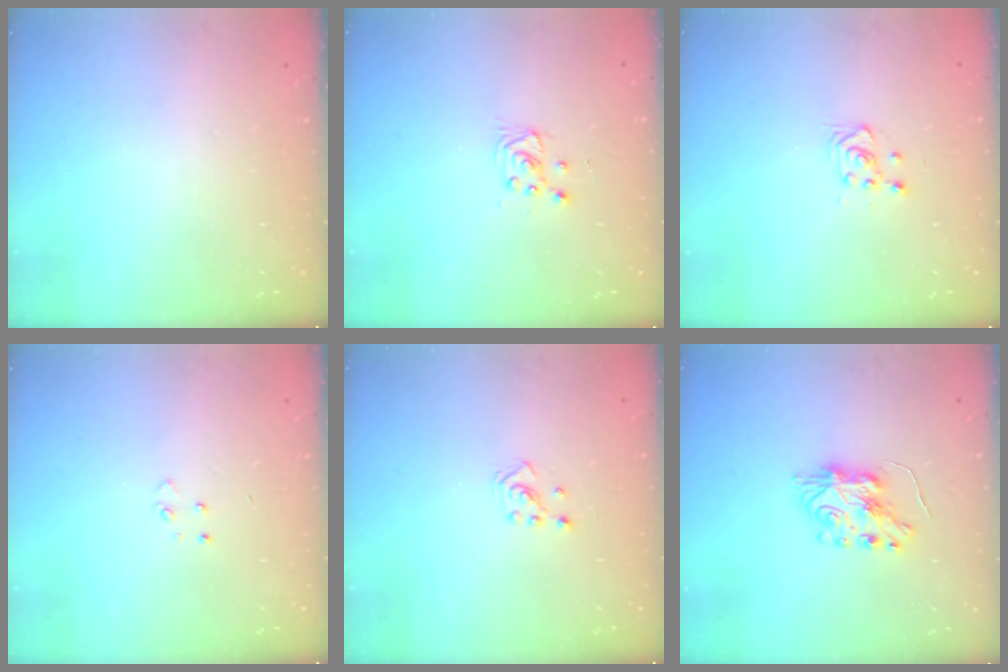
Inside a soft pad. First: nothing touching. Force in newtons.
{"total": 2.9, "press": 2.9, "slide": 0.4}
{"total": 2.8, "press": 2.7, "slide": 0.7}
{"total": 3.5, "press": 3.4, "slide": 0.4}
{"total": 2.1, "press": 1.9, "slide": 0.8}
{"total": 8.7, "press": 8.6, "slide": 0.9}